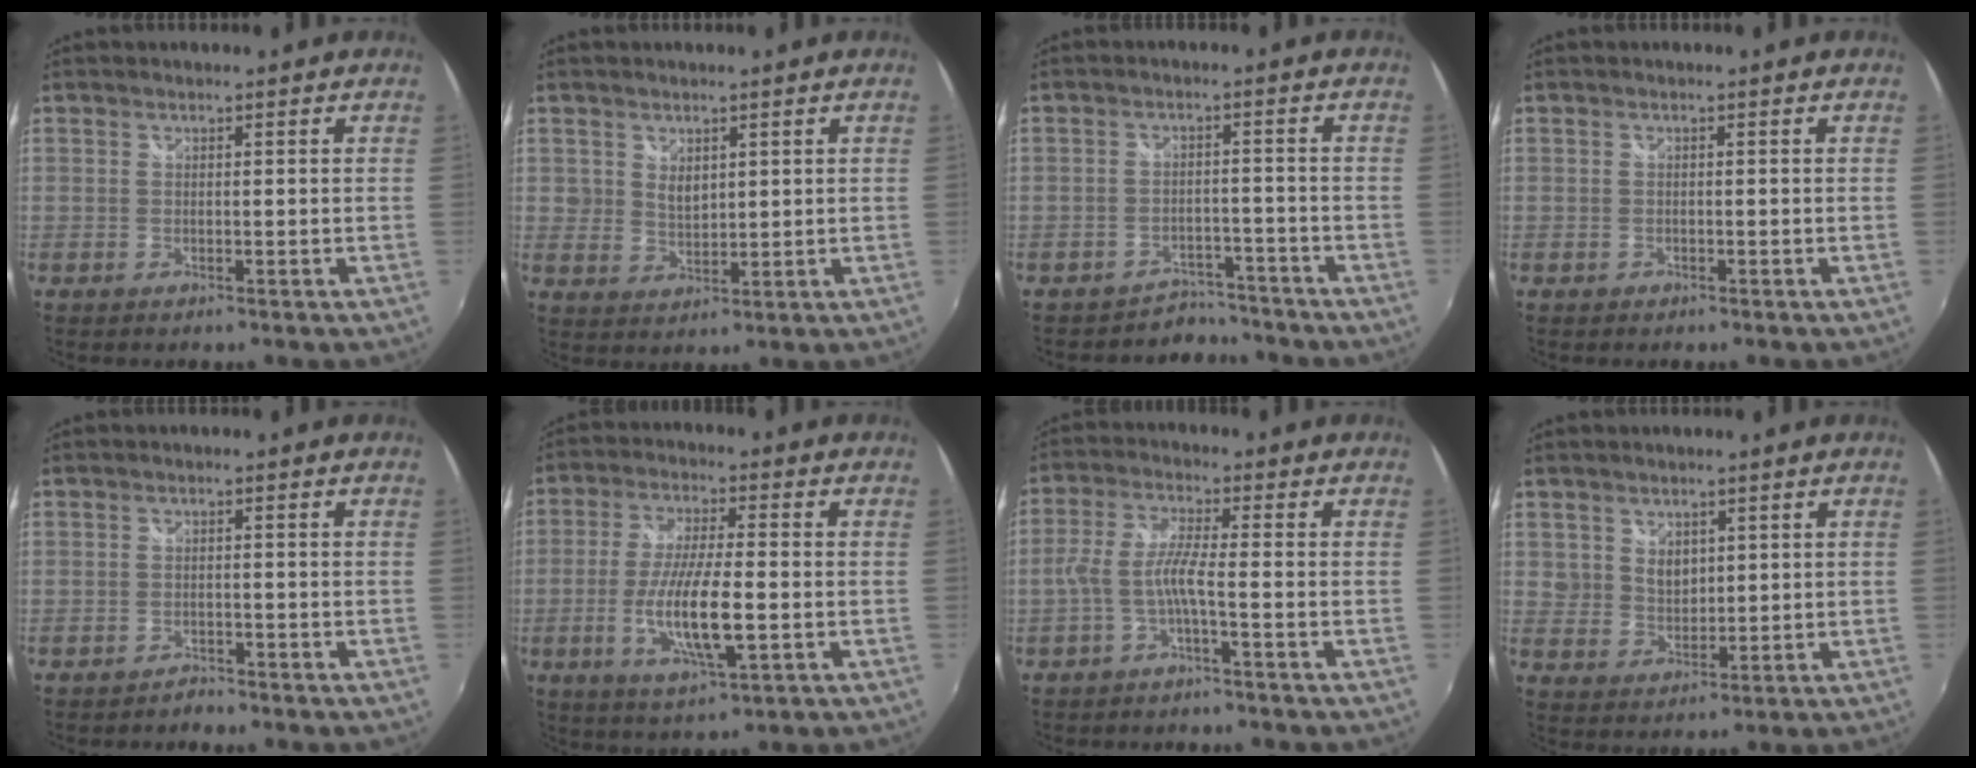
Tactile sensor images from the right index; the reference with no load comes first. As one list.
[{"total": 3.6, "force": [1.6, 2.8, 1.6], "torque": [-0.021, -0.002, 0.030]}, {"total": 5.9, "force": [-5.3, 2.4, -0.8], "torque": [0.012, 0.016, -0.078]}, {"total": 0.8, "force": [-0.6, 0.6, 0.0], "torque": [-0.001, -0.003, -0.009]}, {"total": 2.0, "force": [-1.8, 0.7, 0.0], "torque": [-0.003, -0.004, -0.032]}, {"total": 11.8, "force": [-2.8, 2.5, 11.2], "torque": [-0.220, -0.013, -0.052]}, {"total": 5.0, "force": [-2.3, 0.0, 4.4], "torque": [-0.106, 0.006, -0.040]}, {"total": 4.7, "force": [2.0, 3.9, 1.6], "torque": [-0.022, 0.002, 0.039]}]